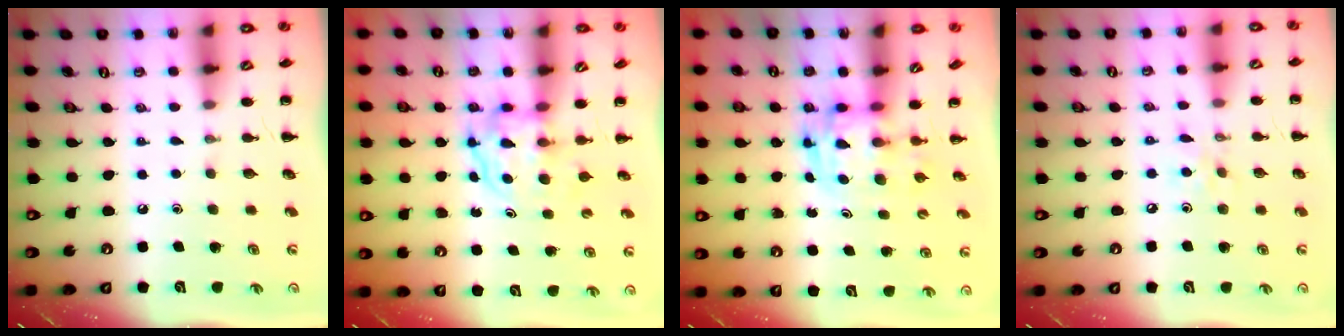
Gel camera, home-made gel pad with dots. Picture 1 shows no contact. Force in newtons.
{"total": 3.8, "press": 3.8, "slide": 0.2}
{"total": 3.0, "press": 3.0, "slide": 0.5}
{"total": 3.4, "press": 3.2, "slide": 1.0}